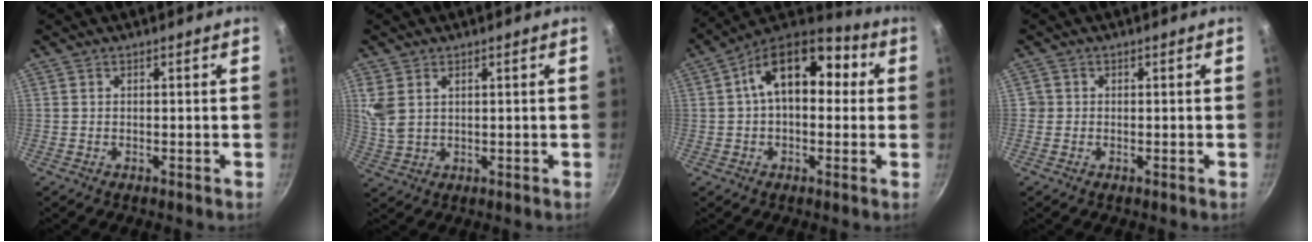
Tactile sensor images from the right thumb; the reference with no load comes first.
{"total": 5.2, "force": [1.9, 3.1, 3.7], "torque": [-0.093, 0.001, 0.048]}
{"total": 15.8, "force": [2.8, 9.4, 12.4], "torque": [-0.166, 0.043, 0.031]}
{"total": 1.1, "force": [0.0, 1.1, 0.1], "torque": [0.006, 0.004, 0.000]}